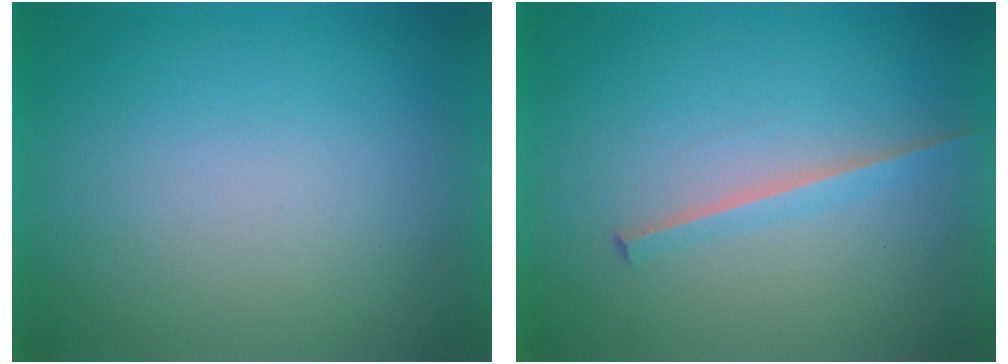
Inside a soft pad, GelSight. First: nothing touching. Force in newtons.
{"total": 1.6}